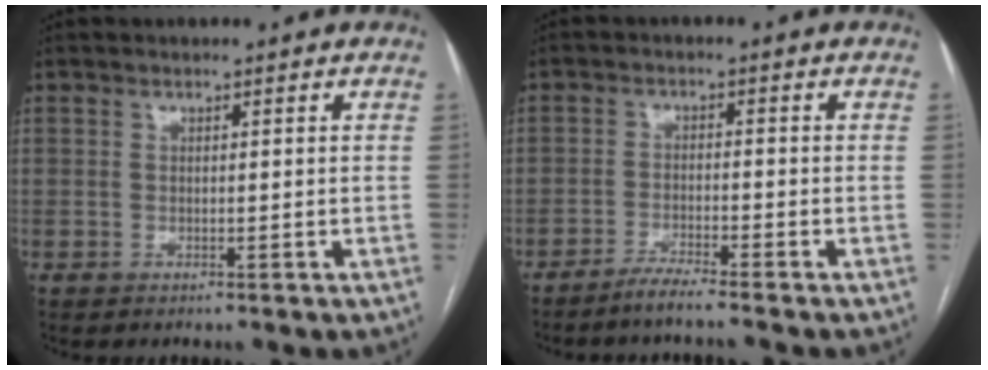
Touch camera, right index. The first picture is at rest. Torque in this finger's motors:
{"motor_torque": [0.04, -0.02, -0.02, 0.00]}